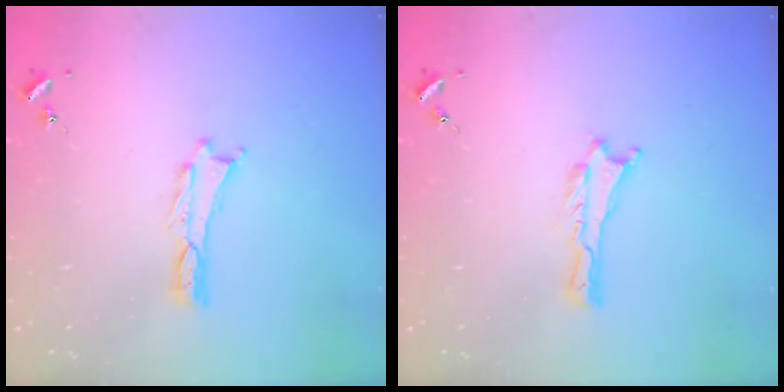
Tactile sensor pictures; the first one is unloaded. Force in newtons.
{"total": 0.0}